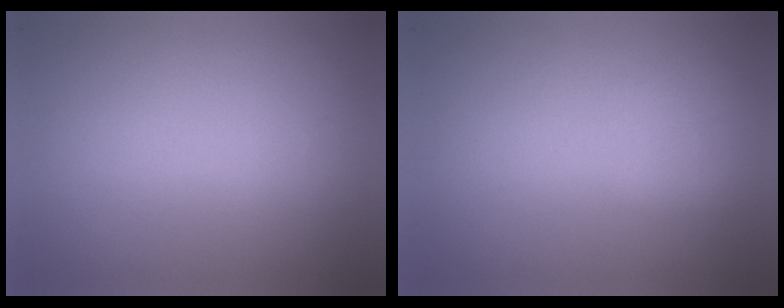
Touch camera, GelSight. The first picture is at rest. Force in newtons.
{"total": 1.1}